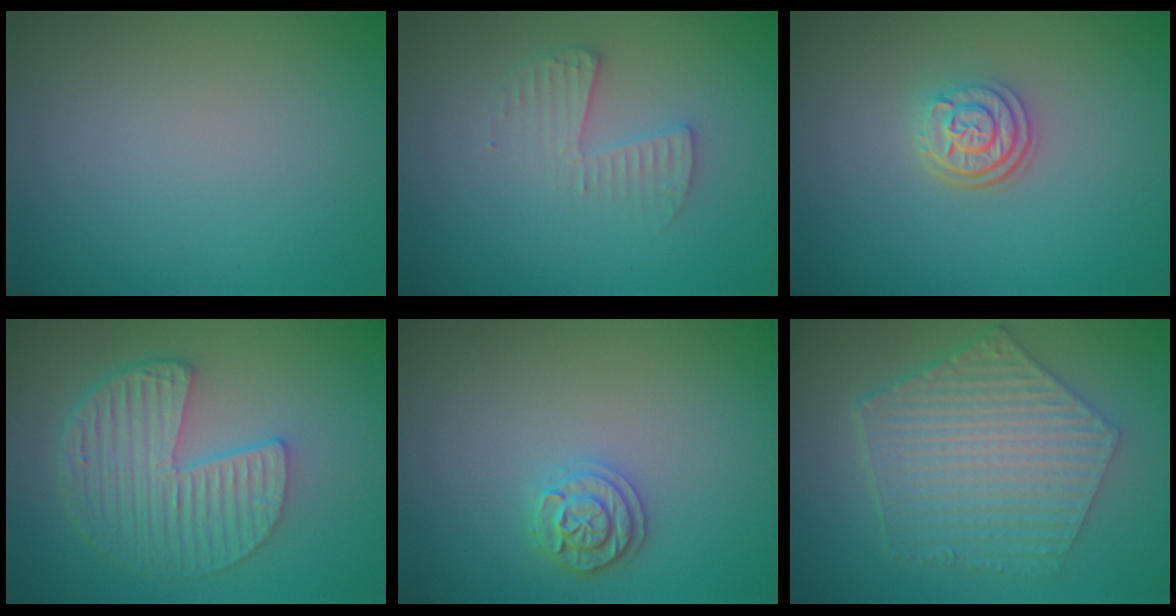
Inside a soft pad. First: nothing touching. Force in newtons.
{"total": 2.1, "press": 2.0, "slide": 0.1}
{"total": 3.0, "press": 2.4, "slide": 1.7}
{"total": 5.8, "press": 4.2, "slide": 4.0}
{"total": 1.9, "press": 1.9, "slide": 0.3}
{"total": 6.6, "press": 5.0, "slide": 4.4}